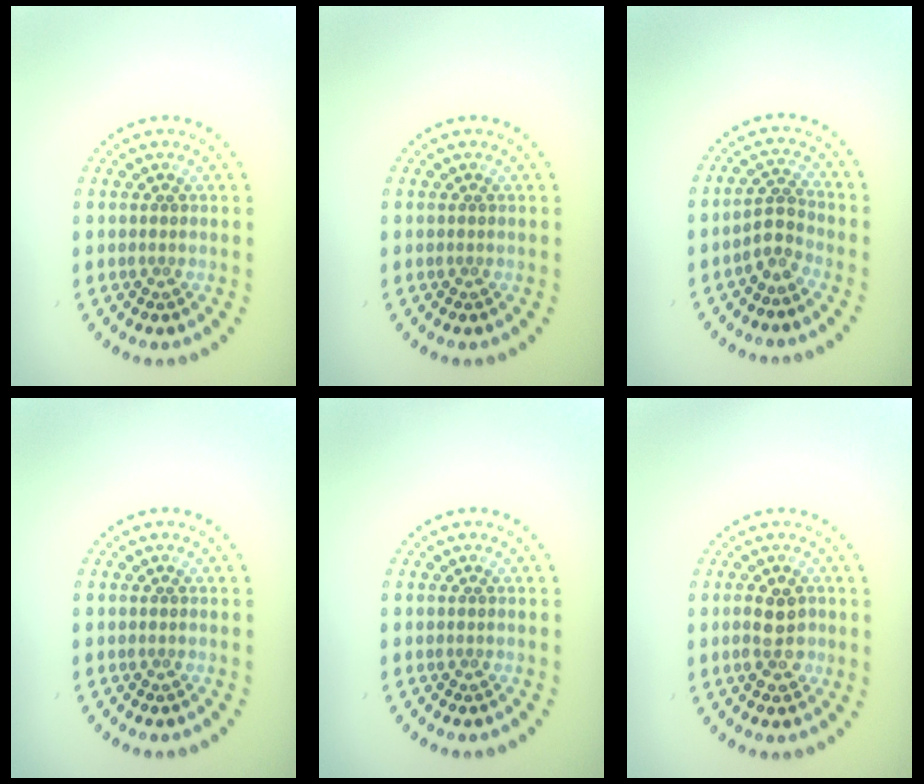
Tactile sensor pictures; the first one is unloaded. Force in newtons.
{"total": 0.0}
{"total": 2.1, "press": 1.6, "slide": 1.4}
{"total": 0.0}
{"total": 0.0}
{"total": 2.8, "press": 2.8, "slide": 0.3}